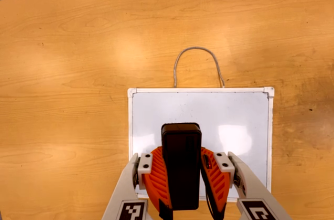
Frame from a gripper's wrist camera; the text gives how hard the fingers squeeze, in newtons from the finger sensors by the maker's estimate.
{"total": 9.5, "left": 8.5, "right": 10.5}